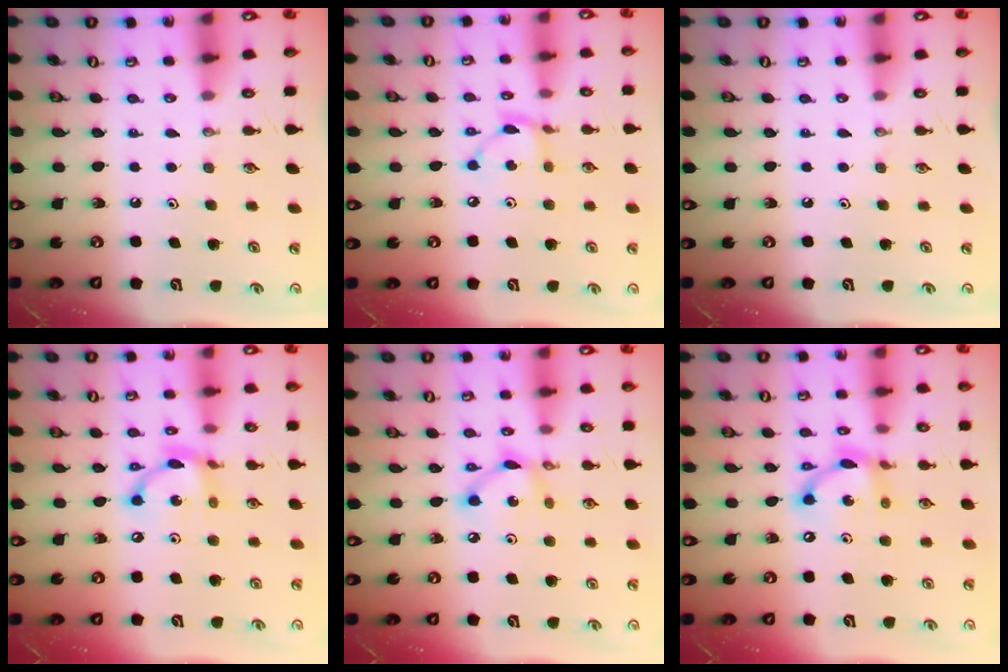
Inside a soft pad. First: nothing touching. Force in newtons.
{"total": 7.5, "press": 7.5, "slide": 0.2}
{"total": 0.0}
{"total": 10.7, "press": 10.6, "slide": 0.8}
{"total": 7.6, "press": 7.6, "slide": 0.4}
{"total": 12.2, "press": 12.2, "slide": 0.6}